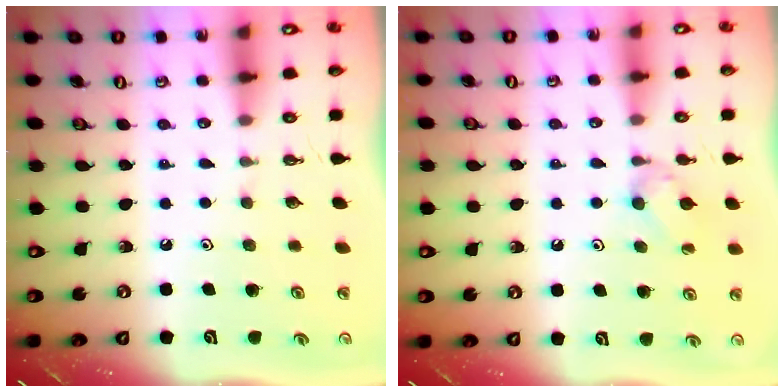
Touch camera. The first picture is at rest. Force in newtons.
{"total": 6.9, "press": 6.8, "slide": 0.9}